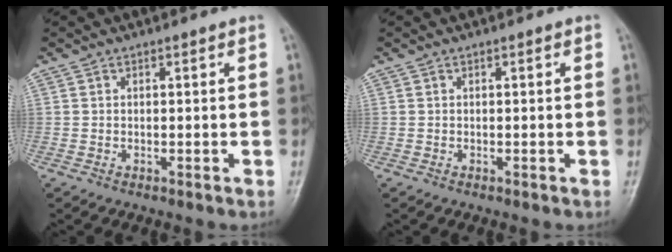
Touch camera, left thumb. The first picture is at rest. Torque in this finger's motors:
{"motor_torque": [-0.05, 0.05, -0.01, -0.02, 0.00]}